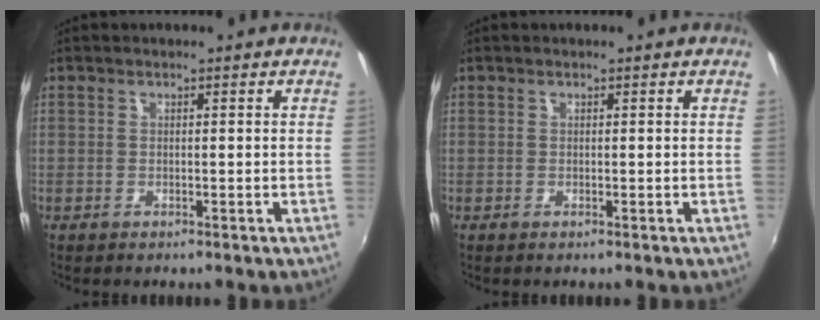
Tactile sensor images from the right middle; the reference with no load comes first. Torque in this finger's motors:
{"motor_torque": [0.00, 0.00, 0.00, 0.01]}